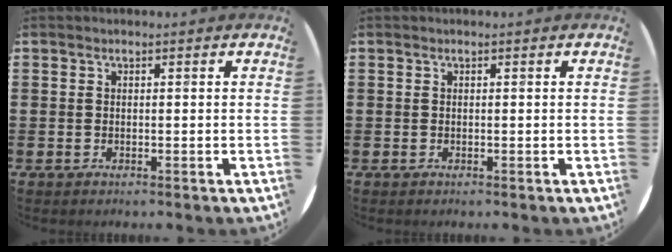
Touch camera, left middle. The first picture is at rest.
{"total": 0.0}